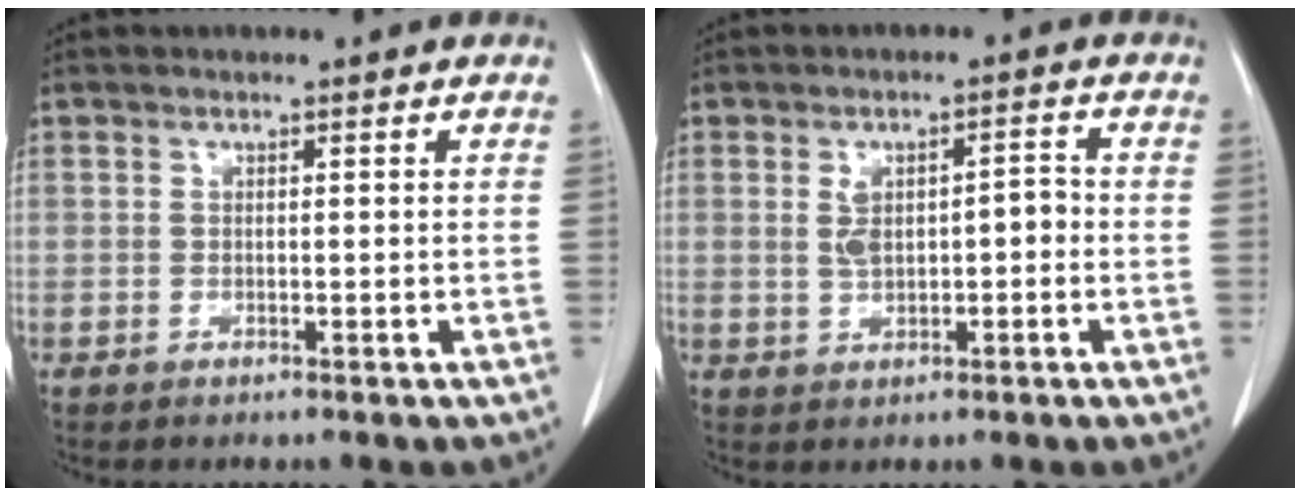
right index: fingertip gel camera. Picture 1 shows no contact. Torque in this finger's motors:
{"motor_torque": [0.13, 0.05, 0.10, 0.02]}